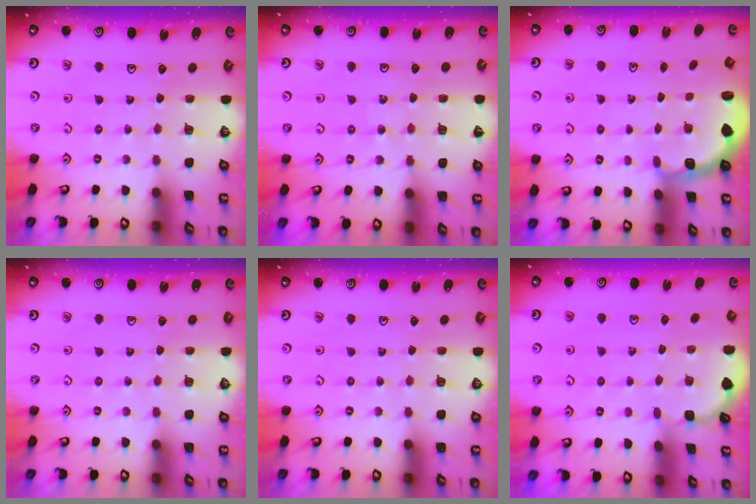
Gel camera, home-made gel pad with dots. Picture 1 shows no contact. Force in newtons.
{"total": 6.1, "press": 5.9, "slide": 1.4}
{"total": 2.2, "press": 2.0, "slide": 1.0}
{"total": 0.0}
{"total": 0.0}
{"total": 1.3, "press": 1.3, "slide": 0.1}